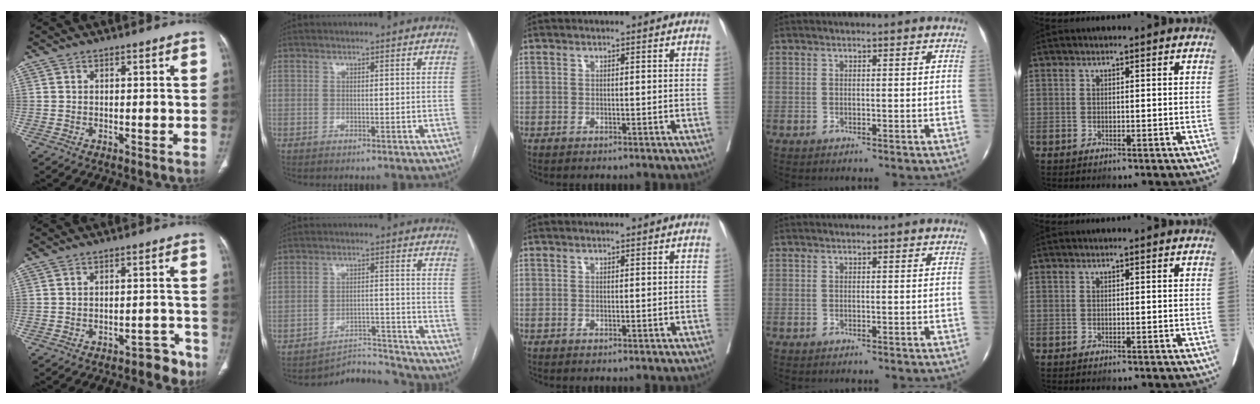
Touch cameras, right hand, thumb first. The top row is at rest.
{"thumb": {"total": 6.1, "force": [-4.7, 3.3, 2.1], "torque": [-0.003, 0.048, -0.060]}, "index": {"total": 7.0, "force": [-6.7, 0.7, -2.0], "torque": [0.037, 0.034, -0.098]}}